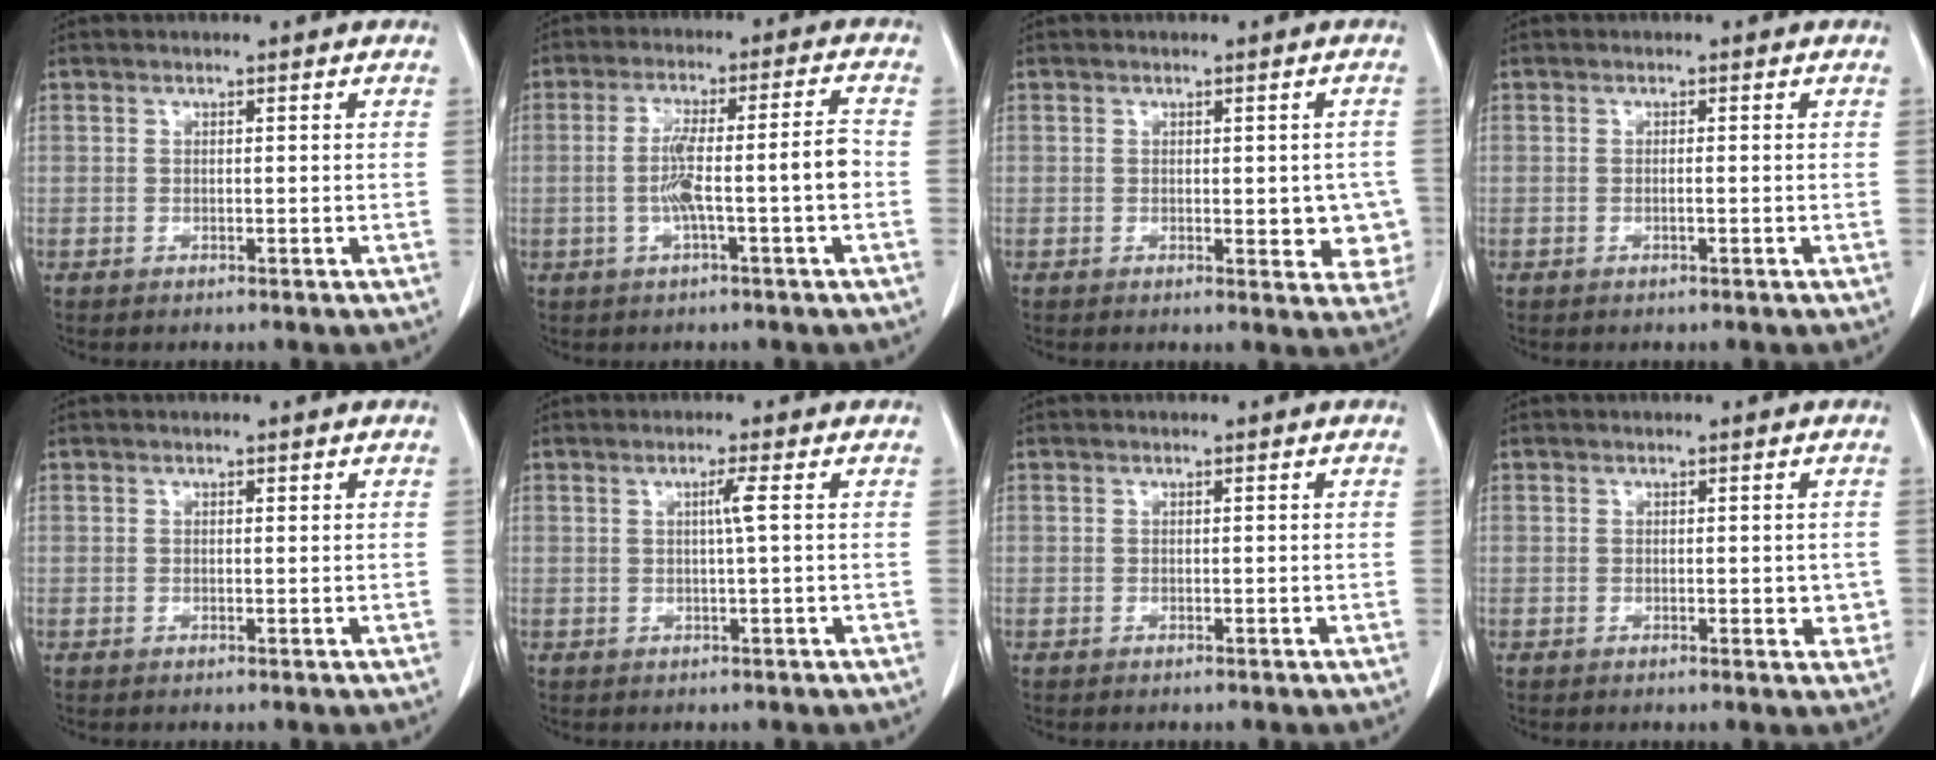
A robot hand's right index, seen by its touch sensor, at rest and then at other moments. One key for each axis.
{"total": 8.3, "fx": -1.8, "fy": -0.1, "fz": 8.1, "tx": -0.147, "ty": 0.021, "tz": -0.027}
{"total": 6.0, "fx": -0.7, "fy": 2.5, "fz": 5.3, "tx": -0.040, "ty": -0.001, "tz": -0.006}
{"total": 0.8, "fx": -0.2, "fy": 0.0, "fz": 0.7, "tx": -0.015, "ty": 0.000, "tz": -0.003}
{"total": 0.0}
{"total": 2.0, "fx": 0.4, "fy": -0.6, "fz": 1.9, "tx": -0.033, "ty": -0.001, "tz": 0.007}
{"total": 0.0}
{"total": 2.6, "fx": -0.2, "fy": 1.3, "fz": 2.3, "tx": -0.018, "ty": -0.001, "tz": -0.001}